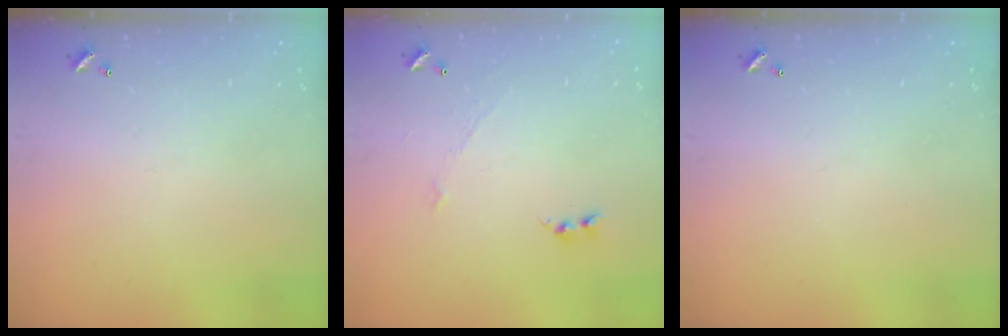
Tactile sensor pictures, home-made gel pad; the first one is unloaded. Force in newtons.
{"total": 1.9, "press": 1.8, "slide": 0.4}
{"total": 0.0}